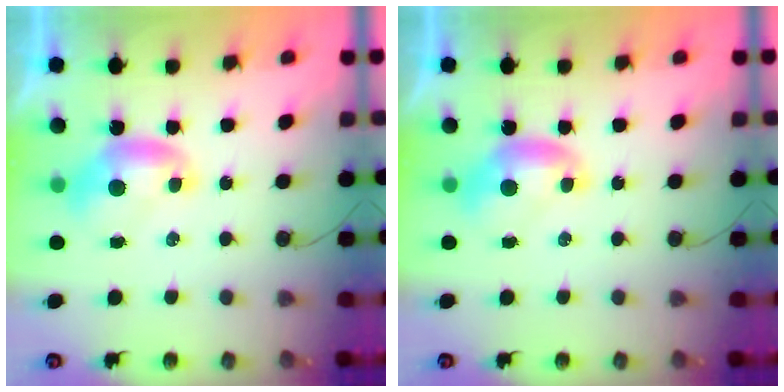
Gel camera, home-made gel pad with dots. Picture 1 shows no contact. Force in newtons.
{"total": 0.0}